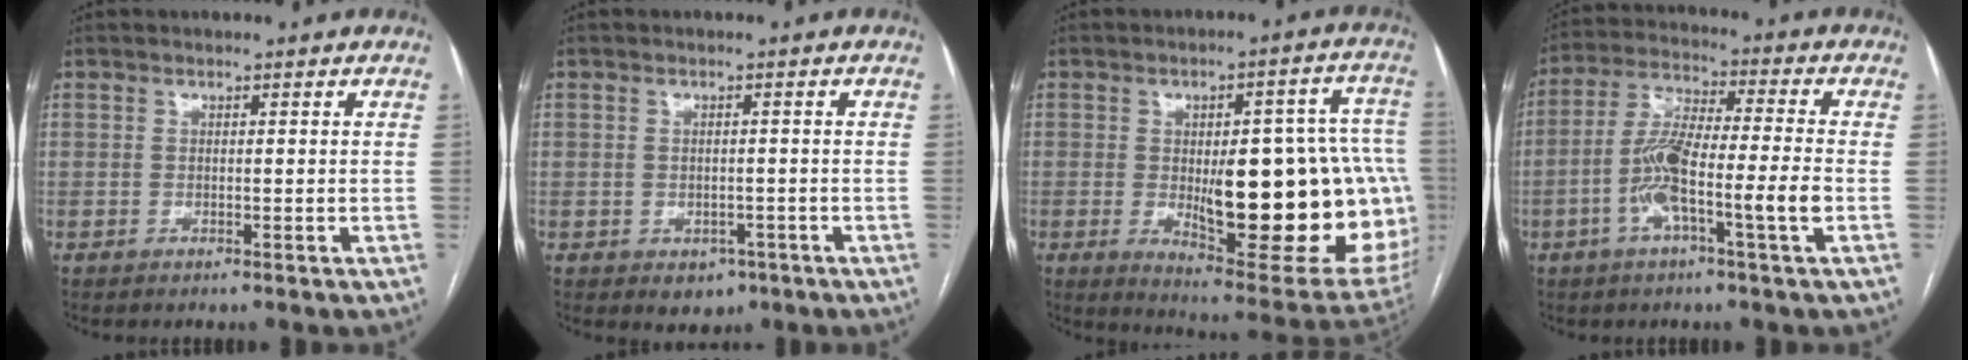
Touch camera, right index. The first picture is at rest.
{"total": 3.4, "force": [-1.5, 2.6, 1.4], "torque": [-0.008, 0.004, -0.009]}
{"total": 26.9, "force": [-2.5, 8.2, 25.5], "torque": [-0.246, 0.017, -0.006]}
{"total": 10.8, "force": [-3.3, 0.5, 10.2], "torque": [-0.204, 0.010, -0.066]}